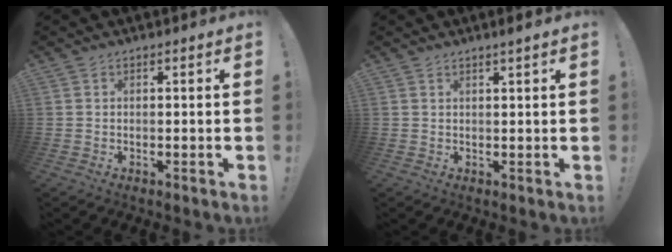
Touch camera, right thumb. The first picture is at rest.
{"total": 1.9, "force": [1.4, -0.1, 1.3], "torque": [-0.026, -0.001, 0.024]}